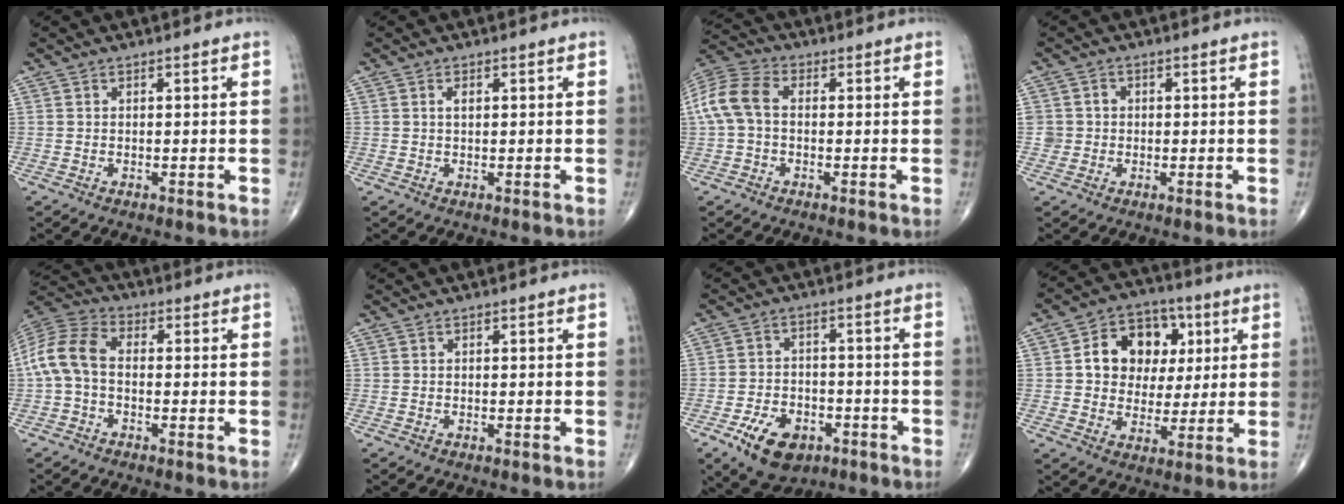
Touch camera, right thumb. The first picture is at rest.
{"total": 1.3, "force": [0.4, 0.6, 1.0], "torque": [-0.020, 0.002, 0.008]}
{"total": 9.2, "force": [0.2, 6.1, 7.0], "torque": [-0.151, 0.027, -0.005]}
{"total": 2.7, "force": [0.0, 2.7, 0.3], "torque": [0.016, 0.007, 0.000]}
{"total": 10.0, "force": [-1.0, 6.2, 7.8], "torque": [-0.166, 0.030, -0.031]}
{"total": 0.0}
{"total": 10.7, "force": [-5.5, 6.8, 6.1], "torque": [-0.084, 0.023, -0.084]}
{"total": 13.7, "force": [3.1, 10.9, 7.7], "torque": [-0.075, 0.008, 0.049]}